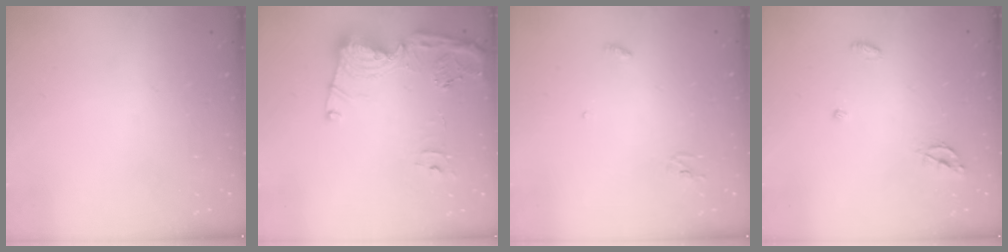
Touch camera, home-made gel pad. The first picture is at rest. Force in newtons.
{"total": 16.3, "press": 16.2, "slide": 1.5}
{"total": 2.9, "press": 2.9, "slide": 0.2}
{"total": 5.0, "press": 5.0, "slide": 0.5}